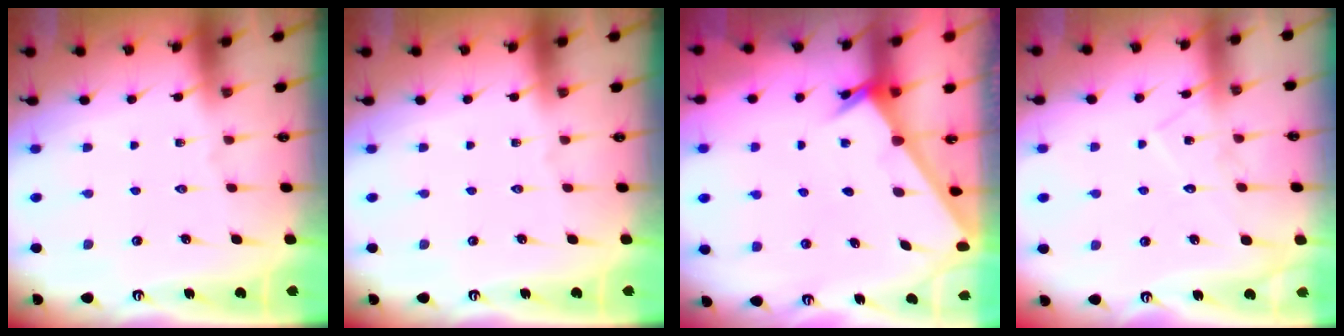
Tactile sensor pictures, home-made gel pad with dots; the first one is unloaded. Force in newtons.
{"total": 0.0}
{"total": 2.6, "press": 2.6, "slide": 0.2}
{"total": 8.2, "press": 8.2, "slide": 0.7}